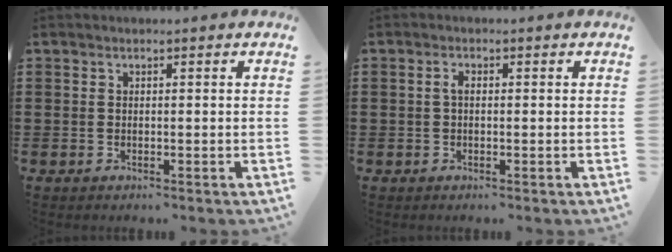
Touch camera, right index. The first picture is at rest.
{"total": 1.3, "force": [-0.1, 0.4, 1.3], "torque": [-0.026, -0.001, -0.001]}